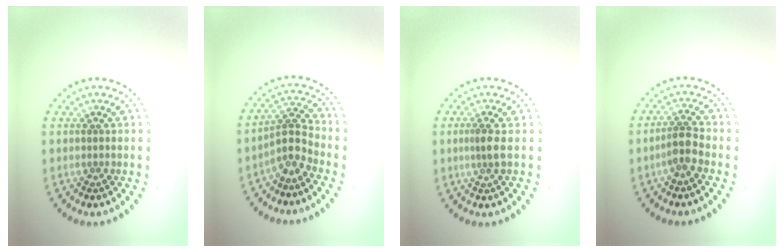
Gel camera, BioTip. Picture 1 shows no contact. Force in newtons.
{"total": 3.0, "press": 2.1, "slide": 2.2}
{"total": 1.7, "press": 1.3, "slide": 1.0}
{"total": 2.2, "press": 1.7, "slide": 1.3}